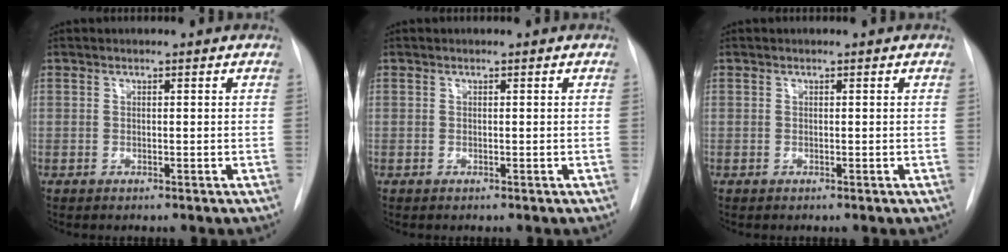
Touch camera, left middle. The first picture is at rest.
{"total": 0.0}
{"total": 0.0}